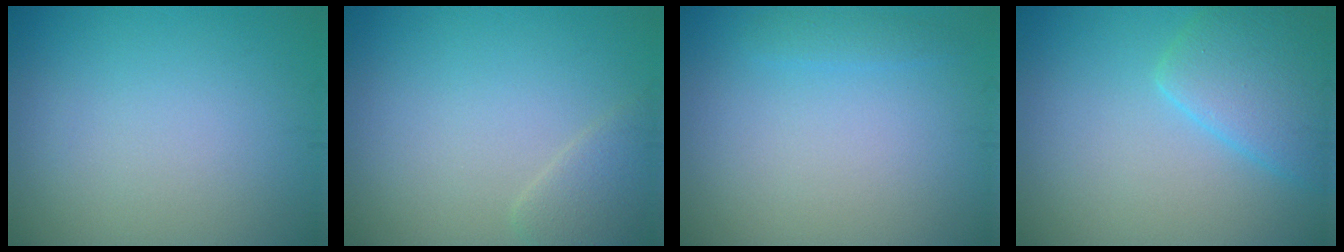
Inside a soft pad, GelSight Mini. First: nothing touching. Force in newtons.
{"total": 1.7, "press": 1.7, "slide": 0.2}
{"total": 1.0, "press": 1.0, "slide": 0.1}
{"total": 4.7, "press": 4.7, "slide": 0.2}